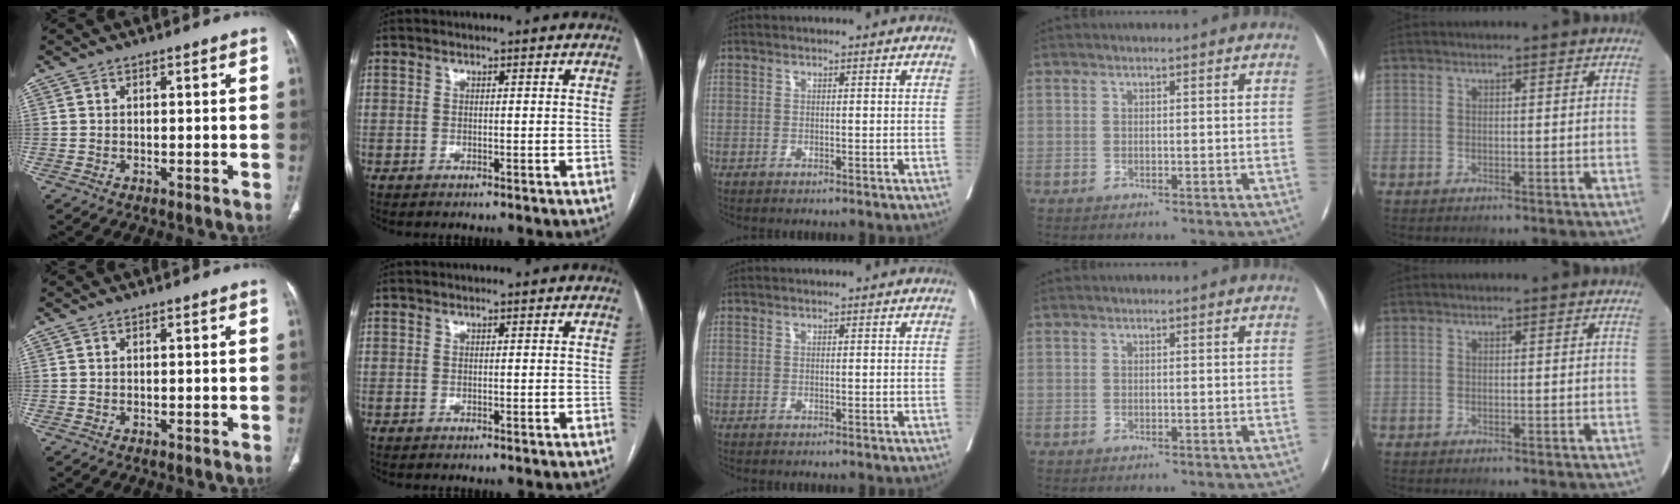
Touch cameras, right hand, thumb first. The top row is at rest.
{}